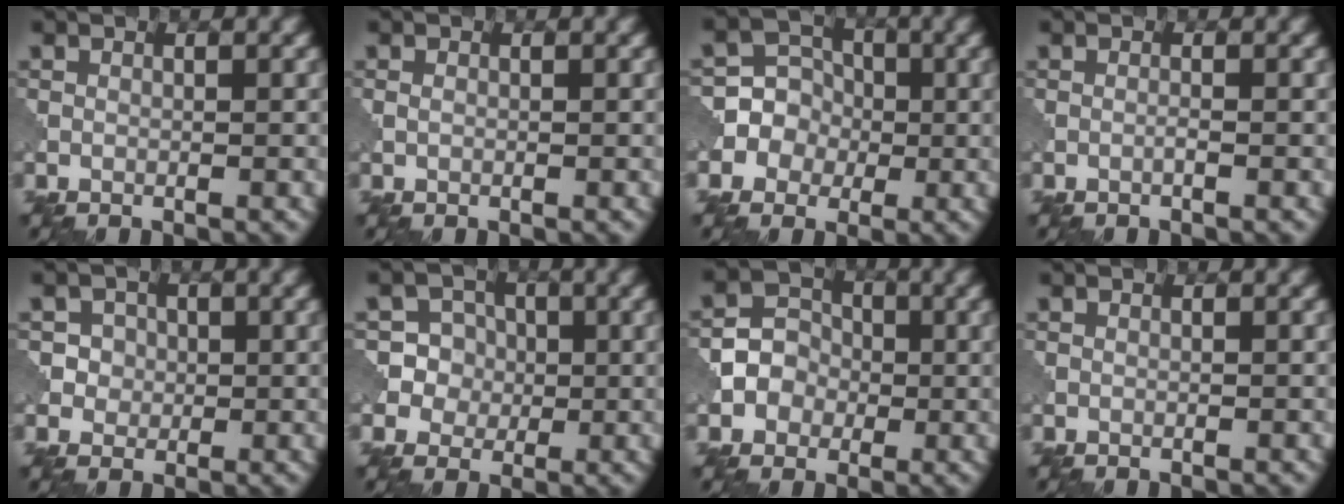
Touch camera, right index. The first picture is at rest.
{"total": 0.5, "force": [0.1, 0.4, 0.3], "torque": [-0.007, 0.001, 0.002]}
{"total": 5.6, "force": [-0.9, 5.4, 1.4], "torque": [-0.013, 0.028, -0.041]}
{"total": 0.5, "force": [-0.3, 0.0, 0.4], "torque": [-0.009, 0.003, -0.008]}
{"total": 3.5, "force": [0.8, 3.2, 1.1], "torque": [-0.008, 0.004, 0.013]}
{"total": 7.4, "force": [0.6, 7.1, 1.8], "torque": [-0.042, 0.030, 0.002]}
{"total": 3.9, "force": [-0.8, 3.6, 1.3], "torque": [0.000, 0.008, -0.026]}
{"total": 0.0}